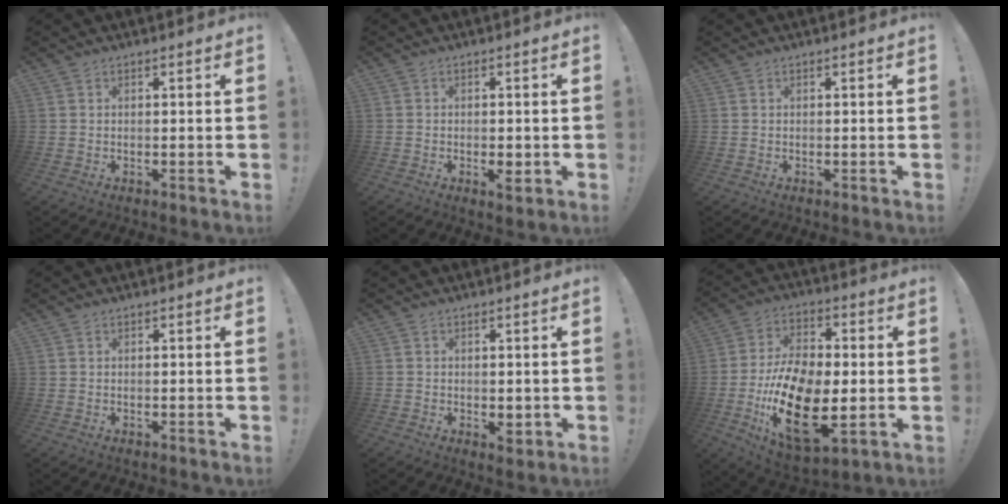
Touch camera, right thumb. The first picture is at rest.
{"total": 3.7, "force": [-1.0, 3.0, 1.9], "torque": [-0.022, 0.005, -0.015]}
{"total": 0.0}
{"total": 0.0}
{"total": 4.1, "force": [-0.1, 3.8, 1.6], "torque": [-0.012, 0.002, 0.002]}
{"total": 22.8, "force": [-5.7, 12.8, 17.9], "torque": [-0.345, 0.025, -0.084]}